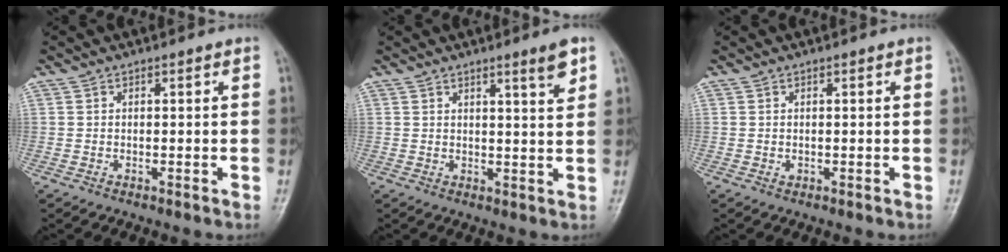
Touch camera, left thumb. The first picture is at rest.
{"total": 4.5, "force": [2.8, 0.3, 3.5], "torque": [-0.046, -0.022, 0.043]}
{"total": 0.7, "force": [0.2, 0.5, 0.5], "torque": [-0.003, 0.000, 0.004]}